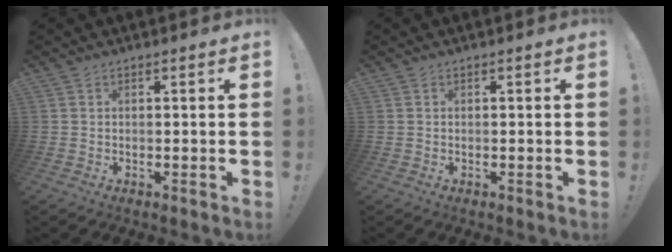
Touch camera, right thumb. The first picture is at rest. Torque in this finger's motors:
{"motor_torque": [-0.13, -0.22, -0.09, 0.12, 0.00]}